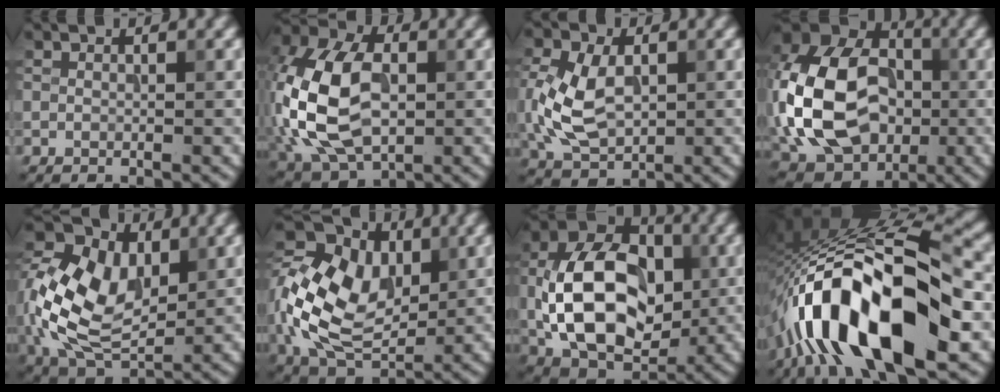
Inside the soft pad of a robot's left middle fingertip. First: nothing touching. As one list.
[{"total": 12.0, "force": [-0.7, 7.9, 9.0], "torque": [-0.203, 0.011, -0.025]}, {"total": 7.0, "force": [-0.1, 4.8, 5.1], "torque": [-0.122, 0.001, 0.000]}, {"total": 15.2, "force": [-1.3, 11.1, 10.3], "torque": [-0.225, 0.016, -0.039]}, {"total": 11.1, "force": [1.4, 7.5, 8.1], "torque": [-0.176, 0.014, 0.020]}, {"total": 13.7, "force": [1.5, 9.7, 9.6], "torque": [-0.197, 0.030, 0.034]}, {"total": 13.7, "force": [-0.8, 9.2, 10.2], "torque": [-0.192, 0.010, -0.020]}, {"total": 16.1, "force": [-5.6, 6.4, 13.6], "torque": [-0.227, 0.024, -0.091]}]